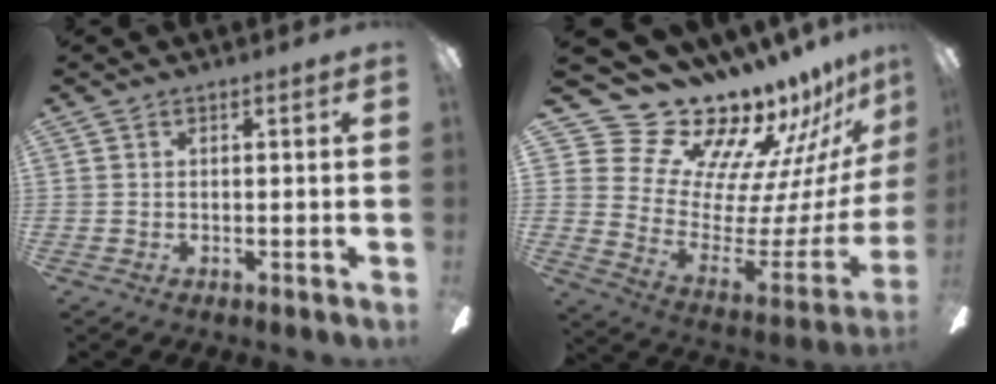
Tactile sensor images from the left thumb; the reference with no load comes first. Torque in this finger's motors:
{"motor_torque": [0.37, 0.31, 0.76, -2.00, -0.03]}